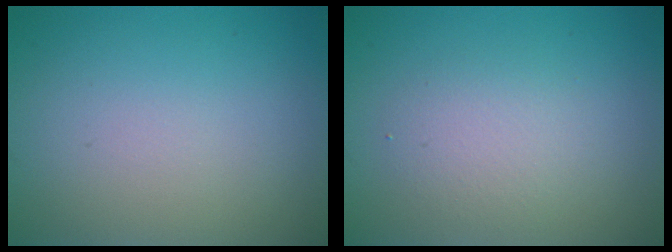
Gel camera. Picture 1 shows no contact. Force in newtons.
{"total": 2.4, "press": 2.4, "slide": 0.2}